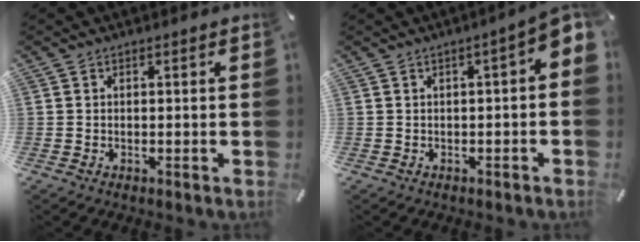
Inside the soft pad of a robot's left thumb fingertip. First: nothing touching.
{"total": 4.6, "force": [0.3, 1.6, 4.3], "torque": [-0.070, -0.001, 0.005]}